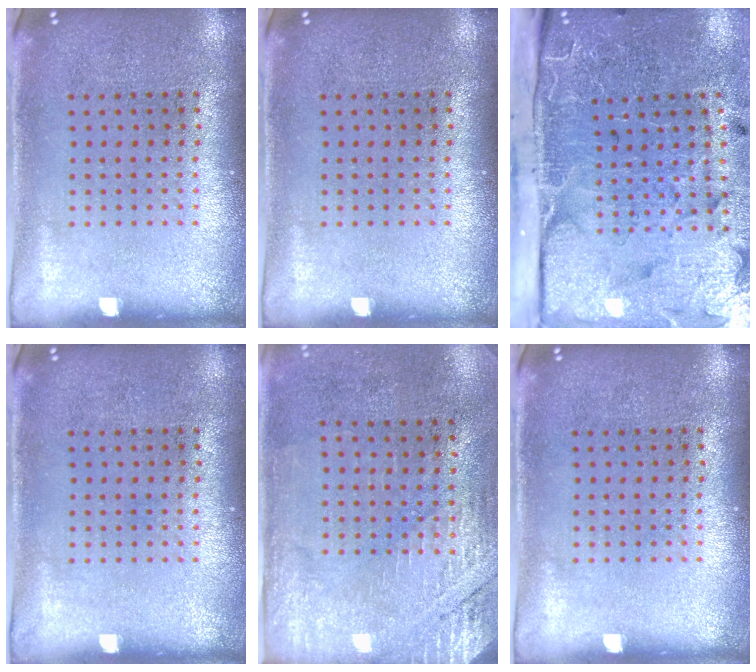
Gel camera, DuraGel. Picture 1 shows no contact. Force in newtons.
{"total": 0.0}
{"total": 5.1, "press": 4.0, "slide": 3.2}
{"total": 0.0}
{"total": 2.7, "press": 2.4, "slide": 1.2}
{"total": 0.0}